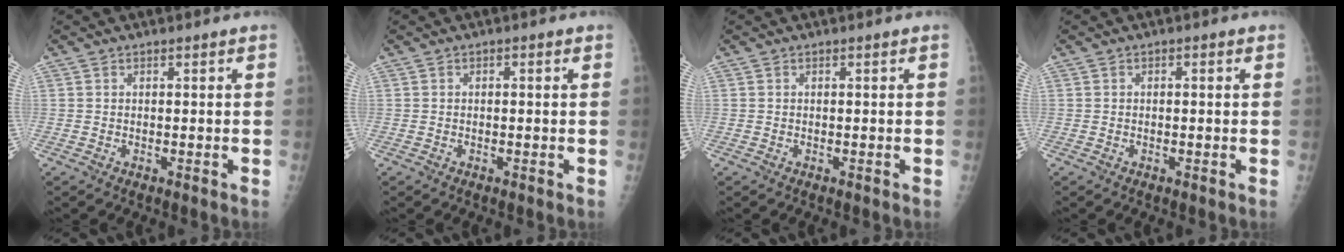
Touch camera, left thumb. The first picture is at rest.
{"total": 0.5, "force": [0.1, 0.2, 0.5], "torque": [-0.004, 0.001, -0.003]}
{"total": 0.0}
{"total": 0.6, "force": [0.1, 0.3, 0.6], "torque": [-0.005, 0.002, -0.002]}